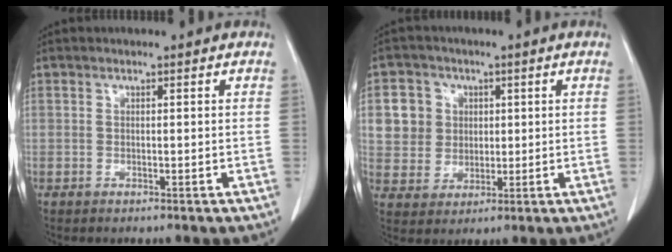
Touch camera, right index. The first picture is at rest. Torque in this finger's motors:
{"motor_torque": [0.33, 0.28, 0.05, 0.02]}